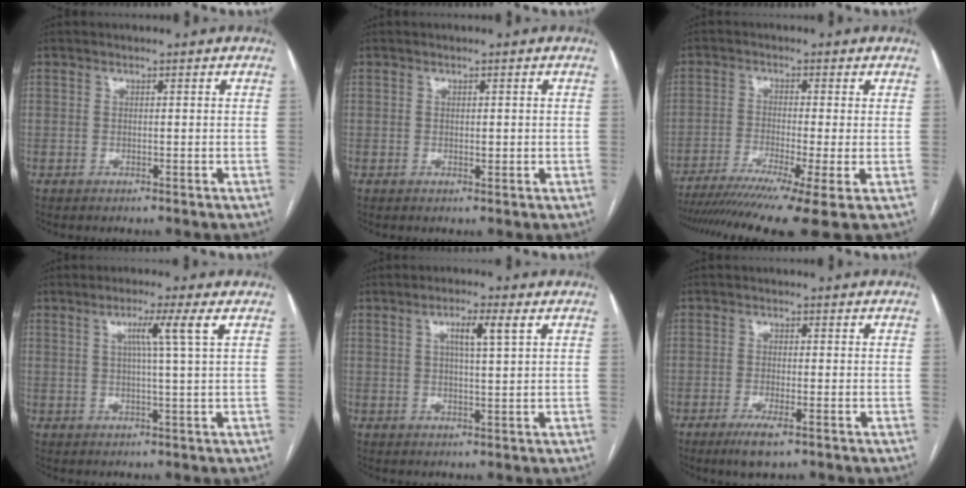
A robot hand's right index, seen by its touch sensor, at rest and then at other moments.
{"total": 0.9, "force": [0.1, 0.5, 0.8], "torque": [-0.008, -0.001, 0.003]}
{"total": 14.1, "force": [-10.3, -1.0, 9.6], "torque": [-0.144, -0.033, -0.163]}
{"total": 4.9, "force": [1.7, -1.2, 4.4], "torque": [-0.082, 0.001, 0.029]}
{"total": 4.5, "force": [1.7, 0.1, 4.1], "torque": [-0.074, 0.003, 0.028]}
{"total": 4.1, "force": [-2.5, 0.6, 3.3], "torque": [-0.064, -0.010, -0.041]}